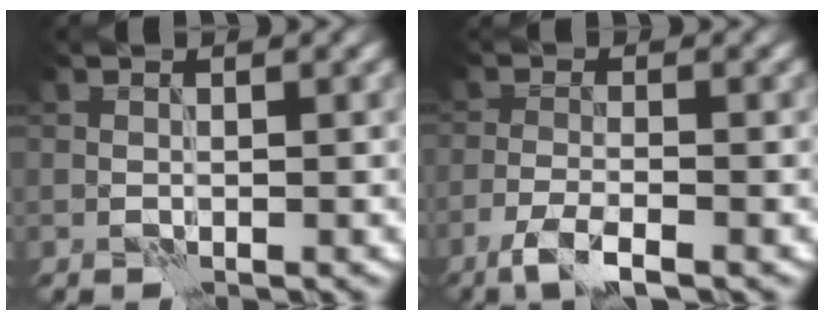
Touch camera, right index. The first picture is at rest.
{"total": 3.4, "force": [-2.4, 0.6, 2.4], "torque": [-0.051, -0.002, -0.051]}